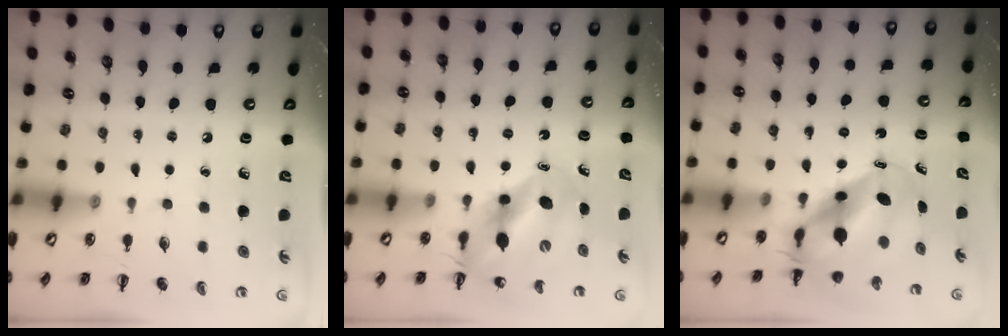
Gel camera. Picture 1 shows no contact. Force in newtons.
{"total": 10.0, "press": 9.6, "slide": 2.7}
{"total": 7.6, "press": 7.1, "slide": 2.5}